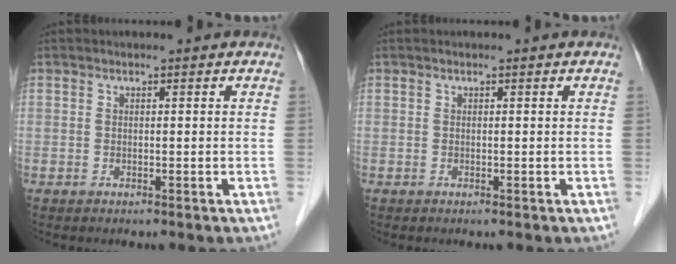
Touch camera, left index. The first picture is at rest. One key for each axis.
{"total": 0.0}